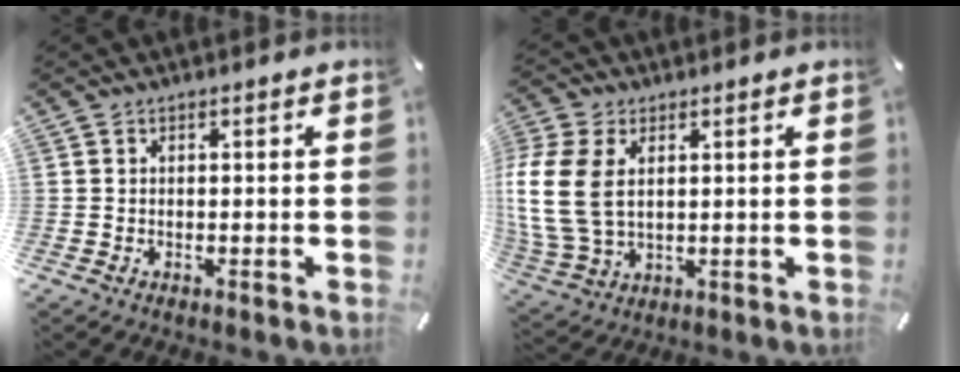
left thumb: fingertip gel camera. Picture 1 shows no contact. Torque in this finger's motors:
{"motor_torque": [1.84, 1.84, 1.86, 0.24, 1.03]}